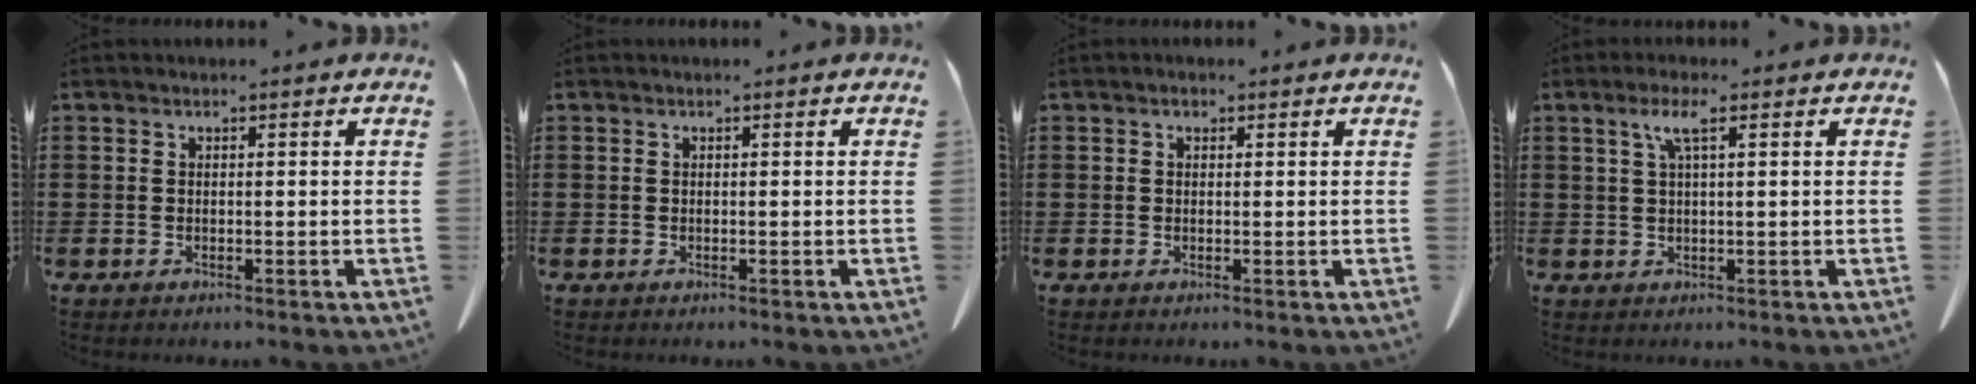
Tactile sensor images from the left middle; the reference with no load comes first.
{"total": 0.0}
{"total": 0.8, "force": [0.3, 0.5, 0.5], "torque": [-0.012, 0.006, 0.005]}
{"total": 3.3, "force": [1.4, 0.3, 3.0], "torque": [-0.063, 0.006, 0.021]}